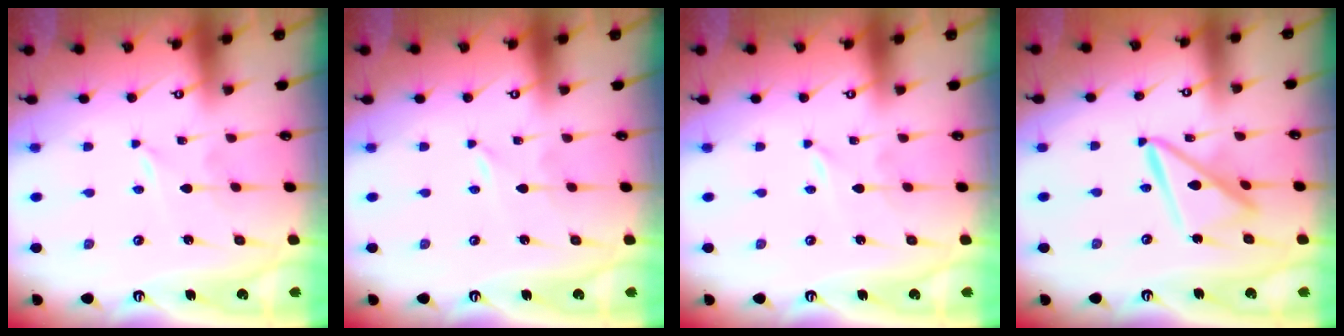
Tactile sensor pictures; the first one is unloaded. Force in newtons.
{"total": 0.0}
{"total": 0.0}
{"total": 12.9, "press": 12.8, "slide": 1.2}